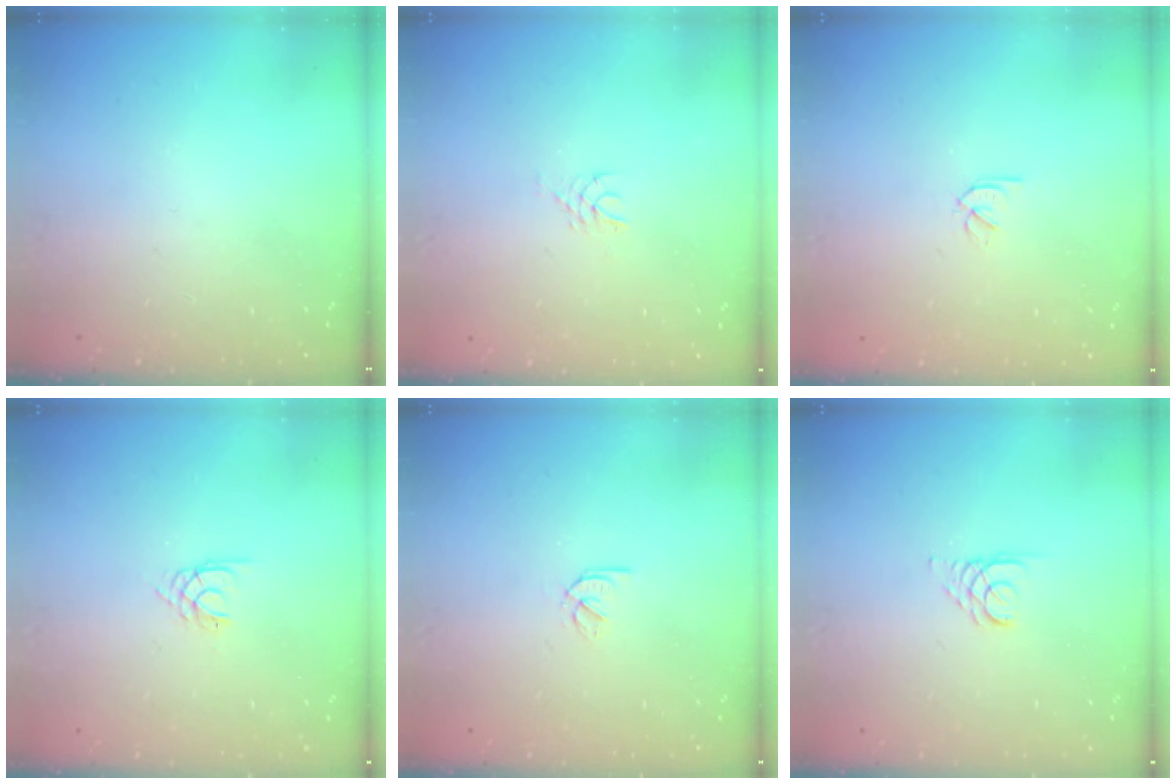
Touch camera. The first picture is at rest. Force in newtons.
{"total": 3.3, "press": 3.3, "slide": 0.4}
{"total": 1.8, "press": 1.7, "slide": 0.5}
{"total": 1.6, "press": 1.6, "slide": 0.3}
{"total": 1.9, "press": 1.9, "slide": 0.3}
{"total": 2.6, "press": 2.6, "slide": 0.2}